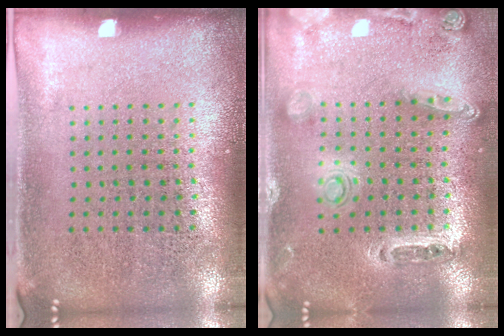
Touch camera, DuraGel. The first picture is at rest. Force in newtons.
{"total": 1.0, "press": 1.0, "slide": 0.3}